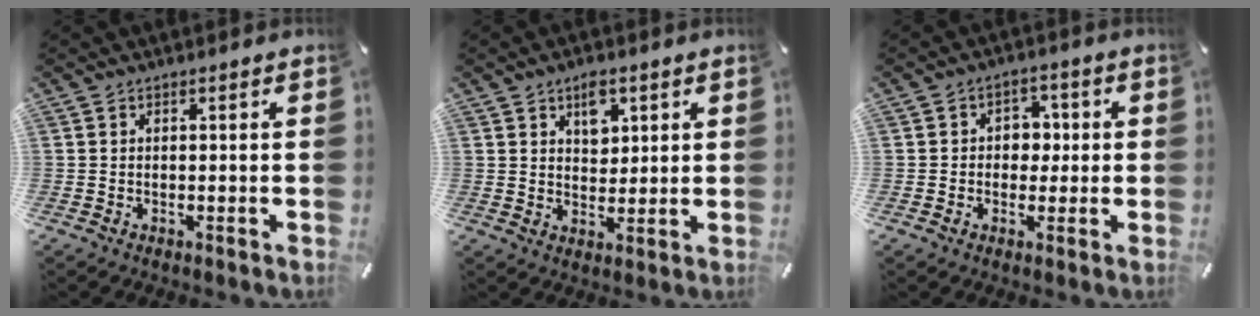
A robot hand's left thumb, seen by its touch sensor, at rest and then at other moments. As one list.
[{"total": 5.5, "force": [2.9, 3.8, 2.7], "torque": [-0.022, -0.010, 0.044]}, {"total": 4.9, "force": [-0.4, 4.4, 2.3], "torque": [-0.026, 0.007, -0.014]}]